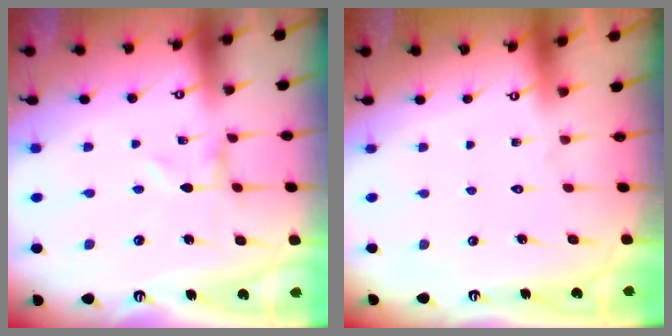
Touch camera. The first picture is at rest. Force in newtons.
{"total": 1.5, "press": 1.5, "slide": 0.1}